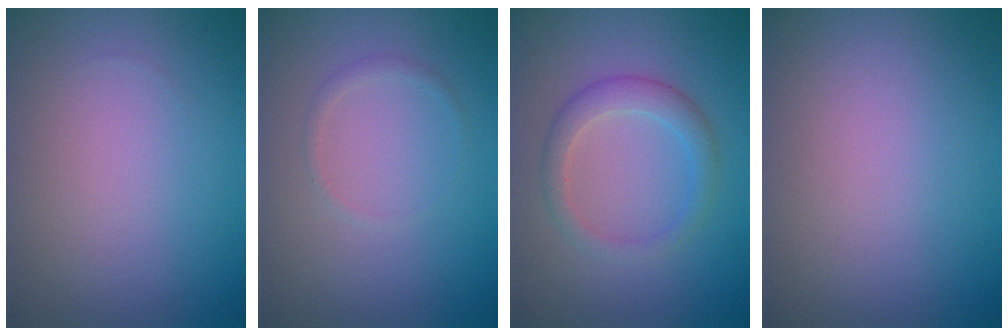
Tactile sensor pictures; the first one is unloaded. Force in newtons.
{"total": 0.7, "press": 0.7, "slide": 0.0}
{"total": 2.7, "press": 2.7, "slide": 0.2}
{"total": 0.0}